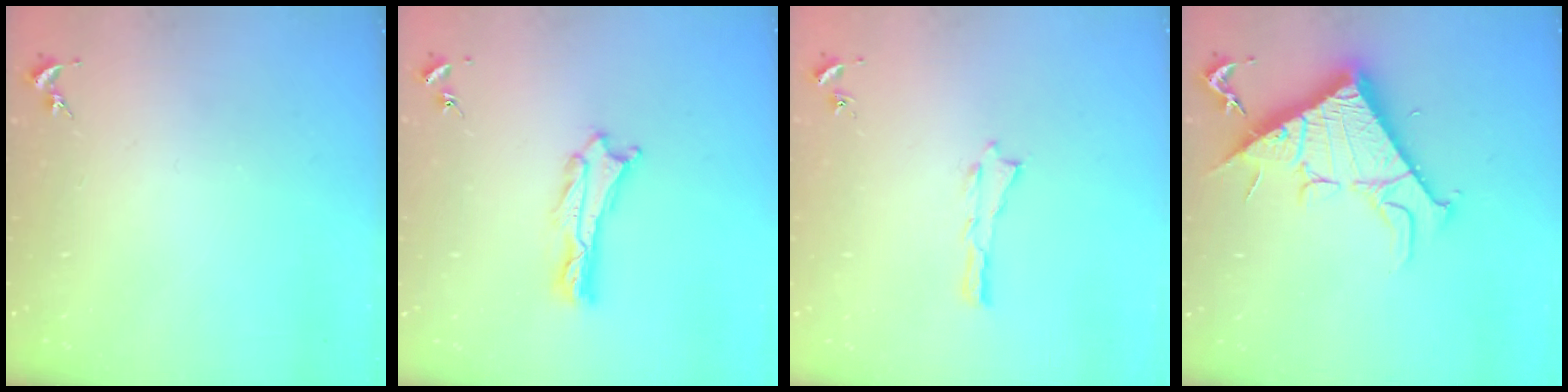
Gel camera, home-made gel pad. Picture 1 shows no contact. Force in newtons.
{"total": 1.1, "press": 1.1, "slide": 0.2}
{"total": 0.0}
{"total": 13.0, "press": 13.0, "slide": 0.2}